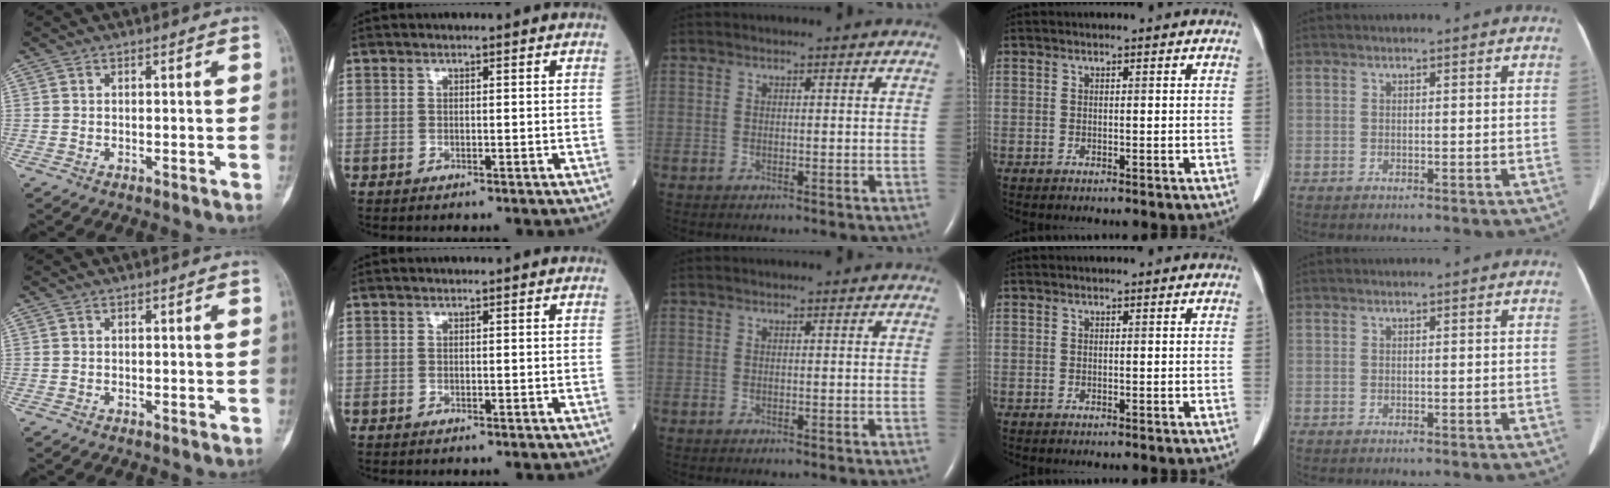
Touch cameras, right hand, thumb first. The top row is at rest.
{}